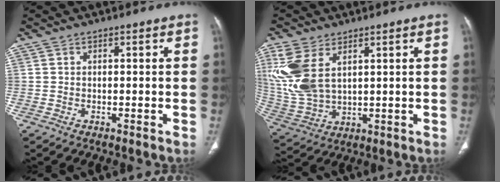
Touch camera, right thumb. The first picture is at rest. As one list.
[{"total": 13.2, "force": [4.8, 7.7, 9.6], "torque": [-0.224, -0.010, 0.113]}]